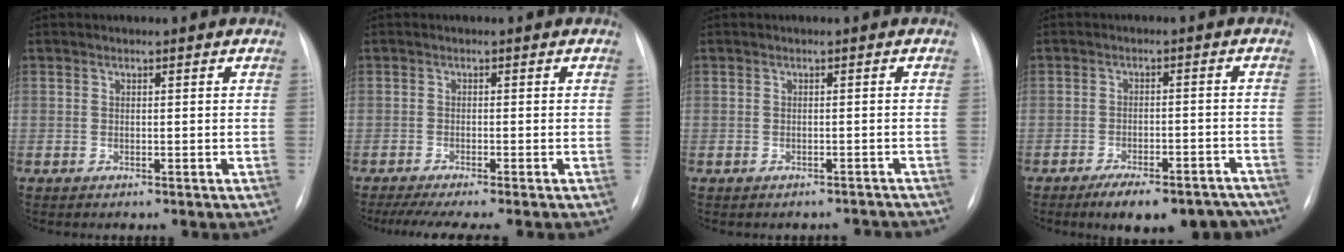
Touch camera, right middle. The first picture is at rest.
{"total": 7.2, "force": [-5.9, 0.0, 4.2], "torque": [-0.056, -0.014, -0.091]}
{"total": 1.9, "force": [-1.8, 0.7, -0.1], "torque": [0.006, 0.004, -0.020]}
{"total": 12.7, "force": [-10.8, 4.0, 5.3], "torque": [-0.050, 0.026, -0.142]}